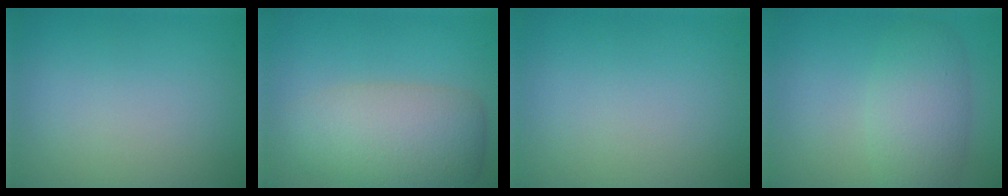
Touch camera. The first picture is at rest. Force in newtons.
{"total": 7.0, "press": 7.0, "slide": 0.4}
{"total": 0.0}
{"total": 5.0, "press": 5.0, "slide": 0.3}